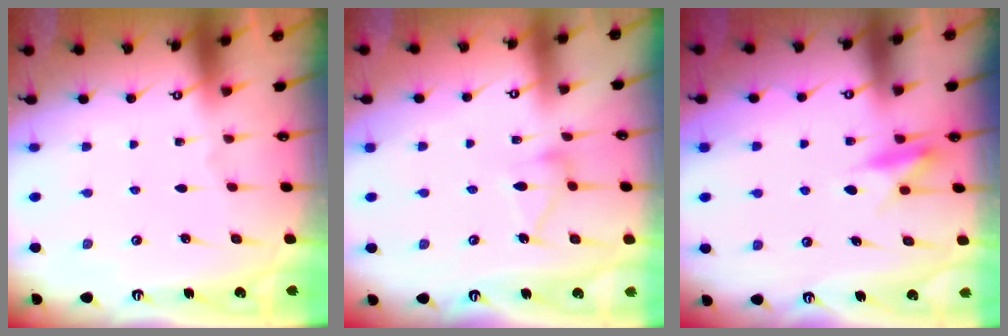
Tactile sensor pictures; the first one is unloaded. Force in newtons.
{"total": 9.6, "press": 9.6, "slide": 0.5}
{"total": 8.4, "press": 8.3, "slide": 0.9}